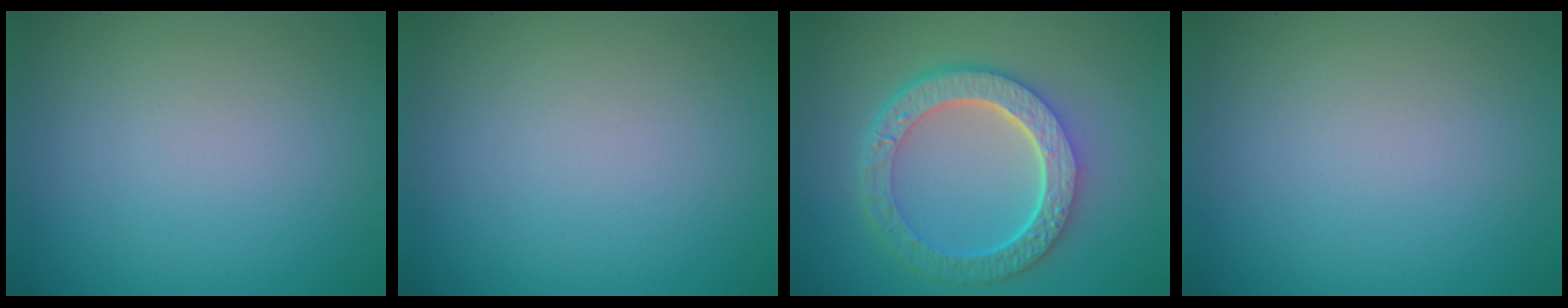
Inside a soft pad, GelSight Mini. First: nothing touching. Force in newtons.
{"total": 0.0}
{"total": 6.7, "press": 5.1, "slide": 4.4}
{"total": 0.0}